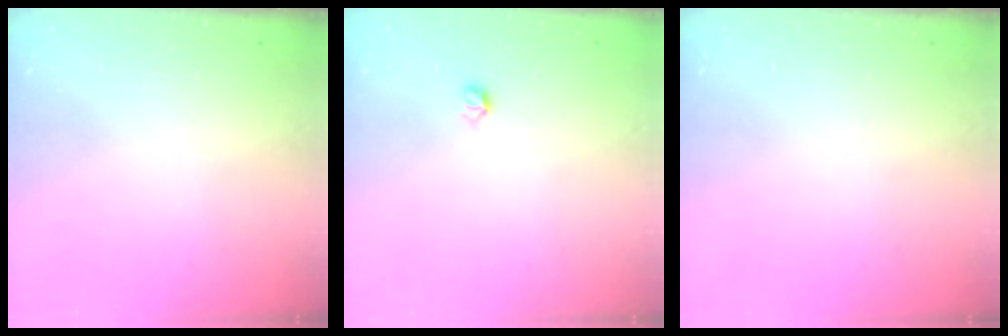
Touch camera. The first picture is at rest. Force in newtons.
{"total": 2.8, "press": 2.7, "slide": 0.8}
{"total": 0.0}